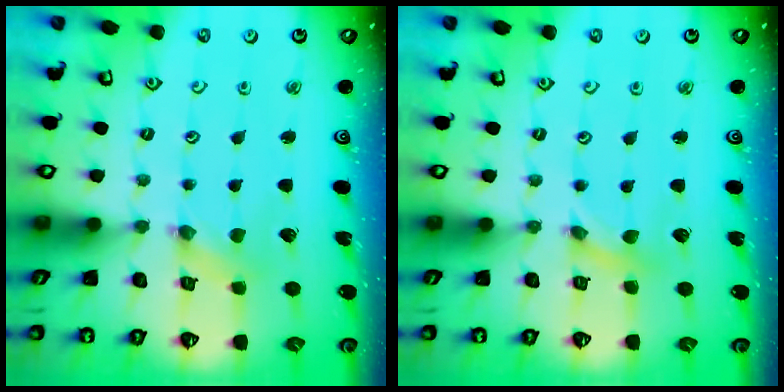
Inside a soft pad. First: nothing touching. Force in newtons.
{"total": 0.6, "press": 0.5, "slide": 0.1}